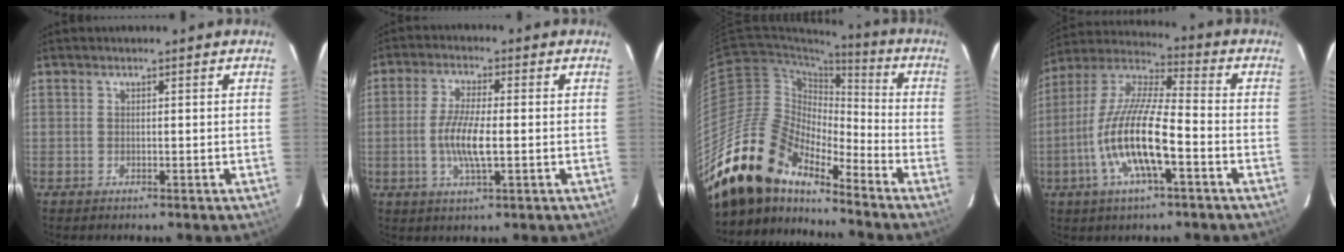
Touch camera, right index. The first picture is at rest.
{"total": 7.4, "force": [-1.2, 1.5, 7.2], "torque": [-0.143, -0.003, -0.025]}
{"total": 19.5, "force": [-16.6, 6.6, 7.8], "torque": [-0.148, -0.006, -0.313]}
{"total": 15.8, "force": [-5.3, 3.6, 14.4], "torque": [-0.288, -0.006, -0.109]}